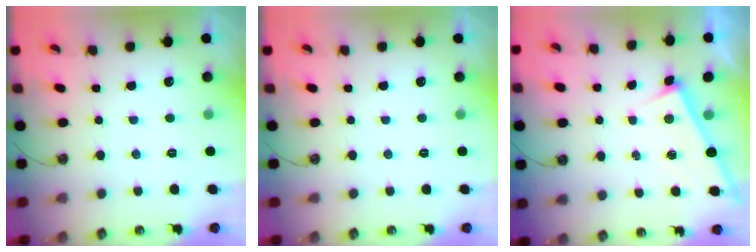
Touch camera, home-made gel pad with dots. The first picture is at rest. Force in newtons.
{"total": 0.0}
{"total": 4.8, "press": 4.8, "slide": 0.3}